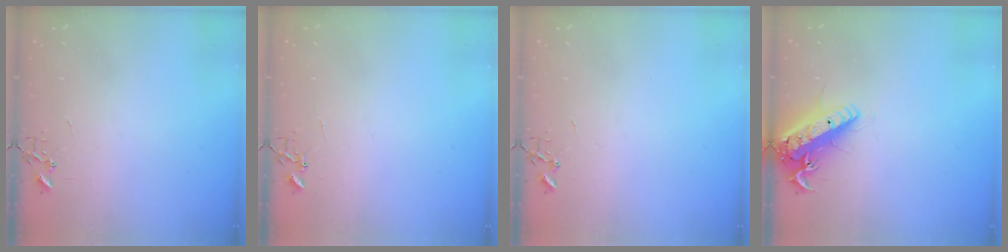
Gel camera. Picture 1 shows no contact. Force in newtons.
{"total": 4.3, "press": 4.3, "slide": 0.3}
{"total": 0.0}
{"total": 17.6, "press": 17.2, "slide": 3.6}